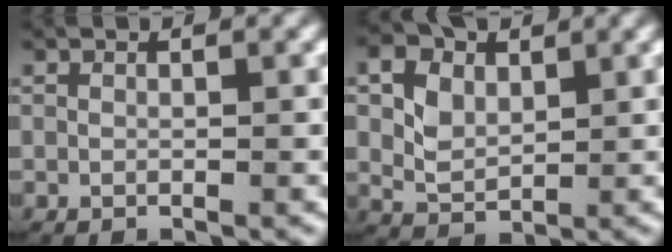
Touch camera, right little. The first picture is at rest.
{"total": 3.6, "force": [0.8, 2.8, 2.1], "torque": [-0.054, -0.015, 0.023]}